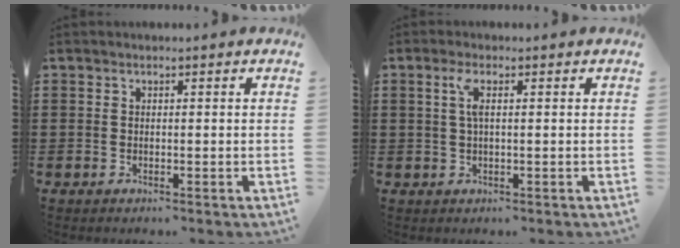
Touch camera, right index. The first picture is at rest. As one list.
[{"total": 2.4, "force": [0.5, 0.4, 2.3], "torque": [-0.047, 0.003, 0.007]}]